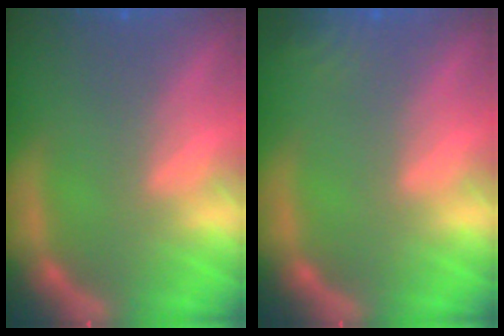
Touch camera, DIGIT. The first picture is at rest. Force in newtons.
{"total": 2.4}